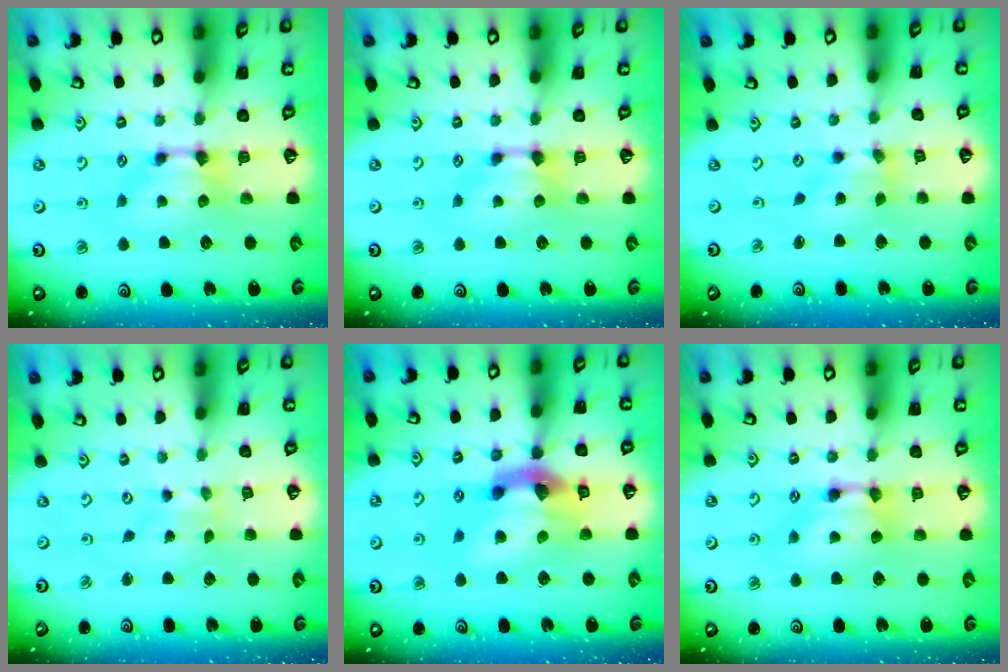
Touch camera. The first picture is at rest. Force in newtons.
{"total": 0.0}
{"total": 2.7, "press": 2.4, "slide": 1.3}
{"total": 5.0, "press": 5.0, "slide": 0.8}
{"total": 9.0, "press": 8.6, "slide": 2.8}
{"total": 1.7, "press": 1.7, "slide": 0.2}